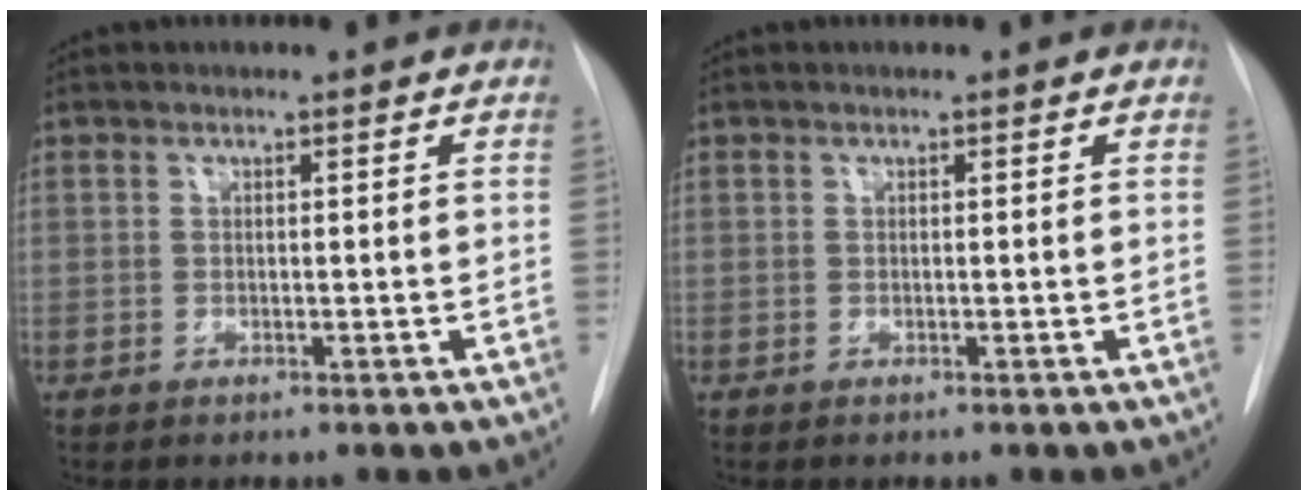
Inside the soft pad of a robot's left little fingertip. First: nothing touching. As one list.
[{"total": 0.0}]